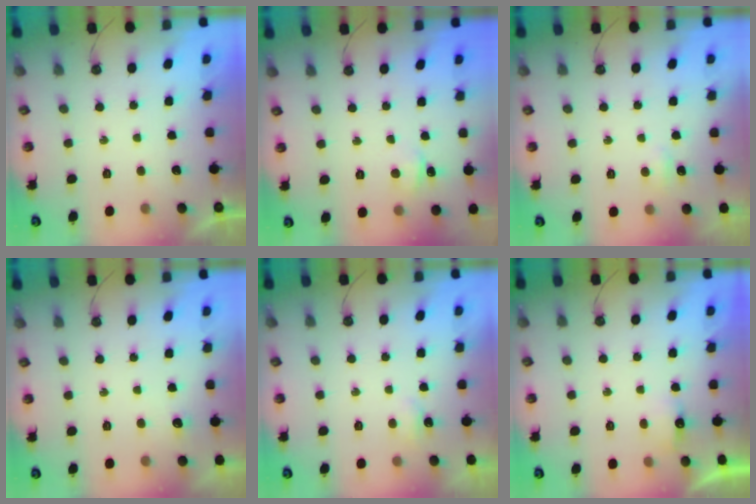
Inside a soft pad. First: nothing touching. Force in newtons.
{"total": 1.9, "press": 1.9, "slide": 0.2}
{"total": 3.0, "press": 2.9, "slide": 0.6}
{"total": 4.7, "press": 4.5, "slide": 1.3}
{"total": 2.7, "press": 2.6, "slide": 0.5}
{"total": 3.9, "press": 3.9, "slide": 0.7}